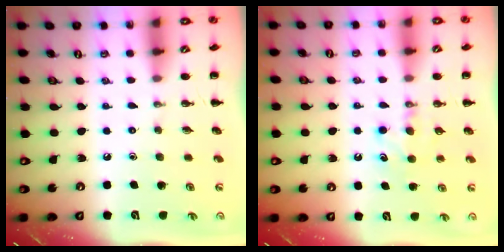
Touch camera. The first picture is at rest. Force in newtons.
{"total": 5.5, "press": 5.3, "slide": 1.6}